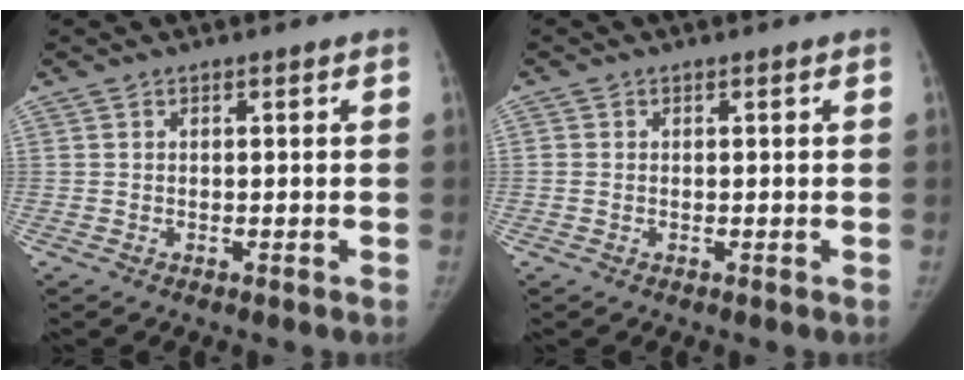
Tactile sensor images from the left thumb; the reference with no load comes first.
{"total": 0.9, "force": [-0.2, 0.7, 0.5], "torque": [-0.010, 0.000, -0.002]}